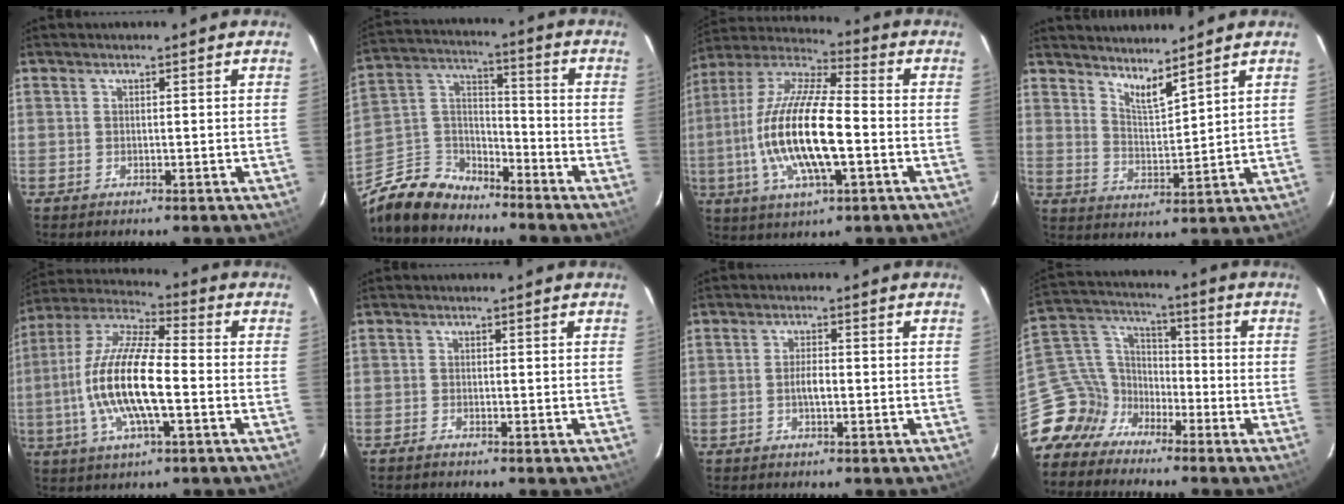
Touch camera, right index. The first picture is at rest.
{"total": 13.6, "force": [-10.8, 6.6, 4.8], "torque": [-0.128, 0.029, -0.202]}
{"total": 19.3, "force": [-3.5, 5.5, 18.1], "torque": [-0.360, -0.004, -0.074]}
{"total": 5.6, "force": [4.8, 0.4, 2.7], "torque": [-0.048, -0.012, 0.087]}
{"total": 16.5, "force": [-3.2, 4.6, 15.6], "torque": [-0.308, 0.000, -0.070]}
{"total": 0.9, "force": [-0.9, 0.2, 0.2], "torque": [-0.012, -0.001, -0.019]}
{"total": 2.4, "force": [-0.5, 0.8, 2.1], "torque": [-0.040, 0.003, -0.010]}
{"total": 10.8, "force": [-8.0, 7.0, 2.0], "torque": [-0.072, 0.040, -0.165]}